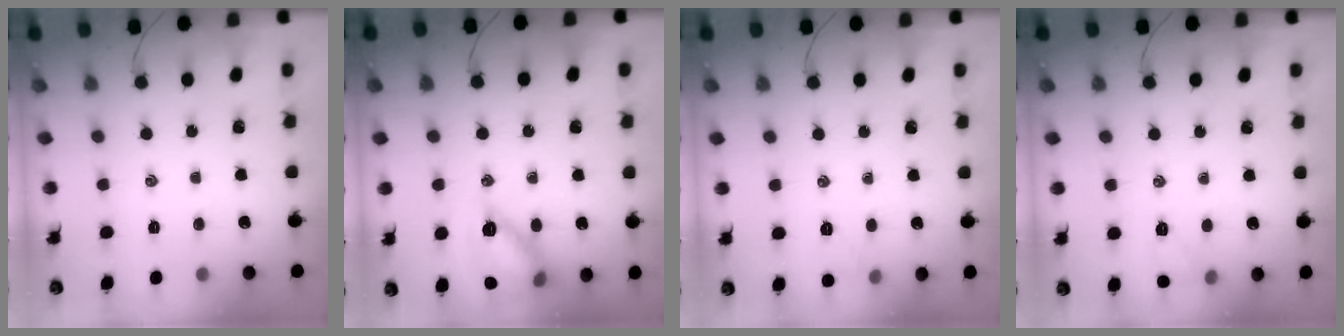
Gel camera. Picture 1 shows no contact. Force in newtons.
{"total": 13.4, "press": 13.3, "slide": 1.8}
{"total": 4.3, "press": 4.1, "slide": 1.2}
{"total": 6.2, "press": 5.9, "slide": 1.9}